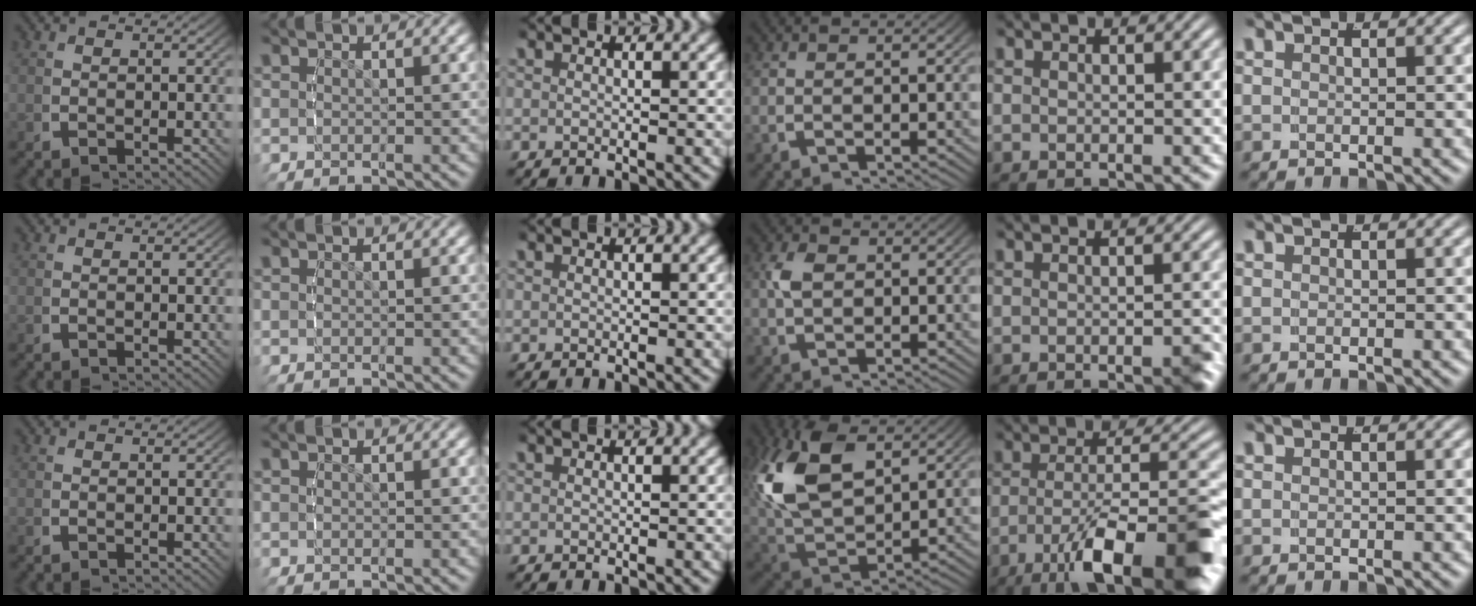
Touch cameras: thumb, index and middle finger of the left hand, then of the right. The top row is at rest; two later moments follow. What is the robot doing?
{"motion": "lift_and_place", "object": "bottle cap"}